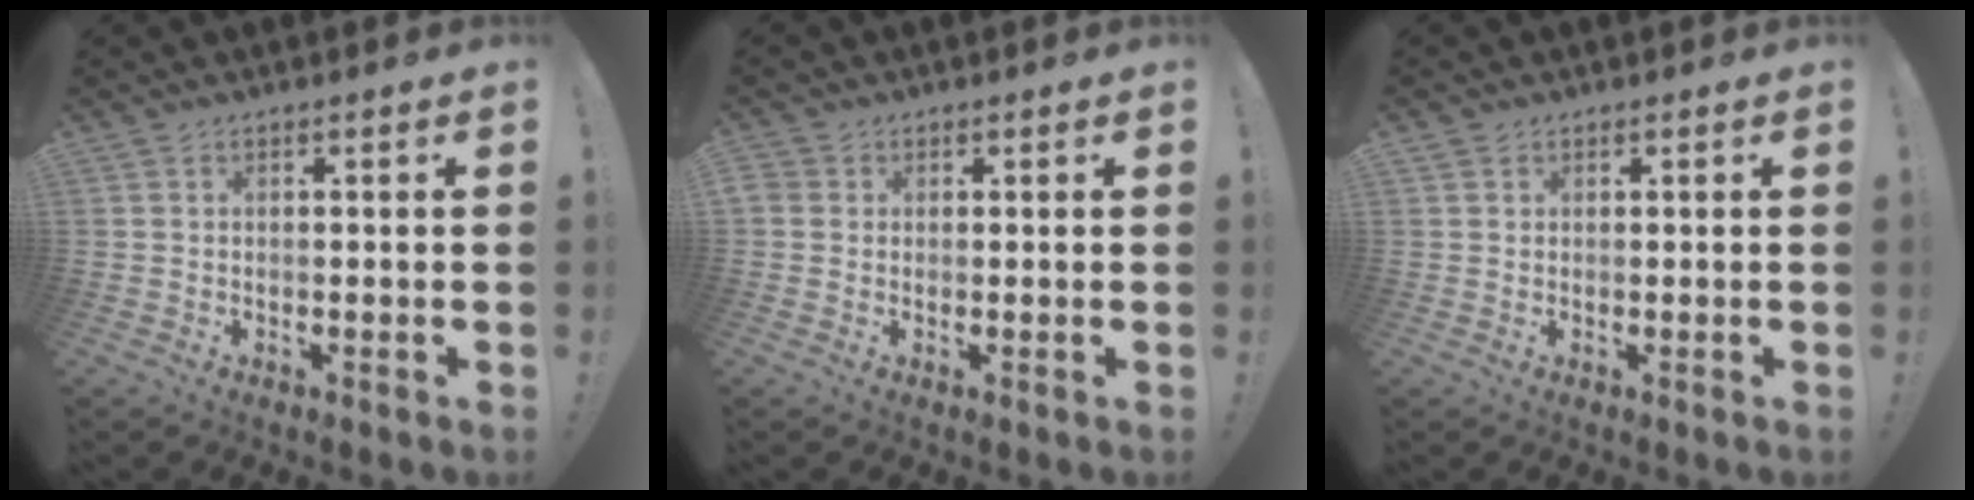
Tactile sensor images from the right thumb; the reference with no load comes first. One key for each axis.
{"total": 2.4, "fx": 0.8, "fy": 2.1, "fz": 0.8, "tx": -0.010, "ty": 0.001, "tz": 0.015}
{"total": 1.1, "fx": 0.8, "fy": 0.8, "fz": 0.1, "tx": 0.002, "ty": -0.002, "tz": 0.015}